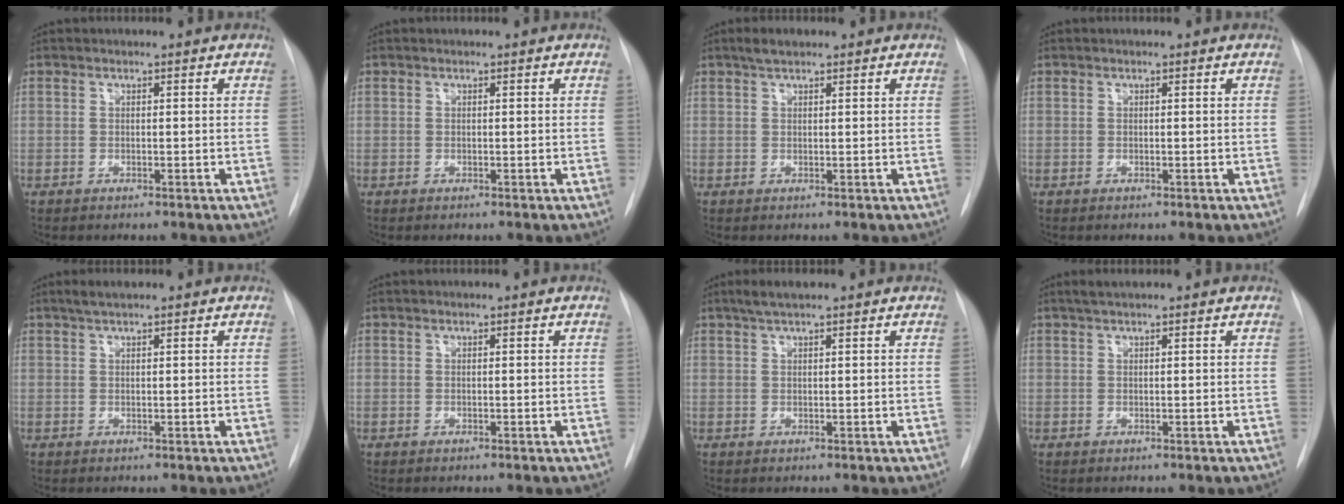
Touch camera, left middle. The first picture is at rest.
{"total": 0.0}
{"total": 2.1, "force": [1.6, 0.7, 1.2], "torque": [-0.027, 0.007, 0.028]}
{"total": 0.0}
{"total": 1.7, "force": [1.3, 0.1, 1.1], "torque": [-0.026, 0.007, 0.025]}
{"total": 0.0}
{"total": 2.6, "force": [2.0, 0.3, 1.7], "torque": [-0.039, 0.009, 0.037]}
{"total": 1.5, "force": [1.2, 0.0, 1.0], "torque": [-0.021, 0.008, 0.023]}